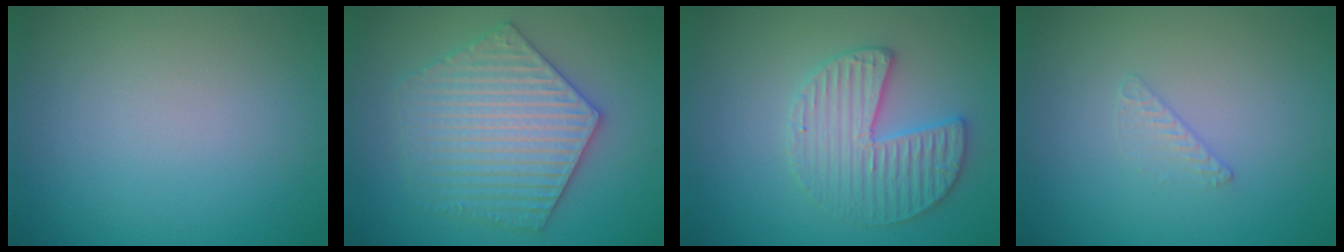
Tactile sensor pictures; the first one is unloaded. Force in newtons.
{"total": 5.9, "press": 5.8, "slide": 0.9}
{"total": 3.6, "press": 3.6, "slide": 0.1}
{"total": 0.6, "press": 0.3, "slide": 0.5}